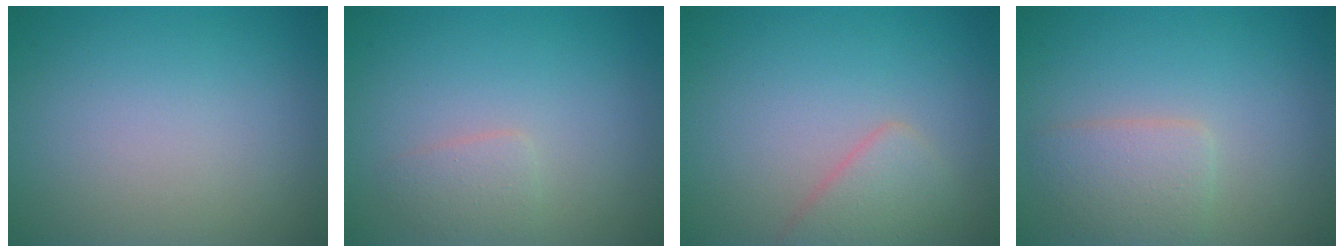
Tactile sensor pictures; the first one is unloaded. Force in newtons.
{"total": 1.4, "press": 1.4, "slide": 0.1}
{"total": 2.5, "press": 2.5, "slide": 0.2}
{"total": 2.8, "press": 2.8, "slide": 0.0}